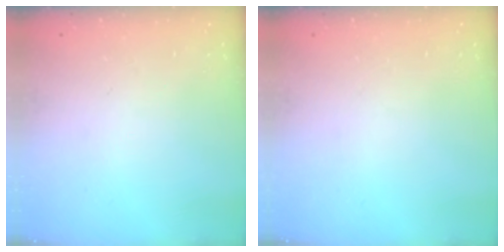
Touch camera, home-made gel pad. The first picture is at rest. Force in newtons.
{"total": 0.0}